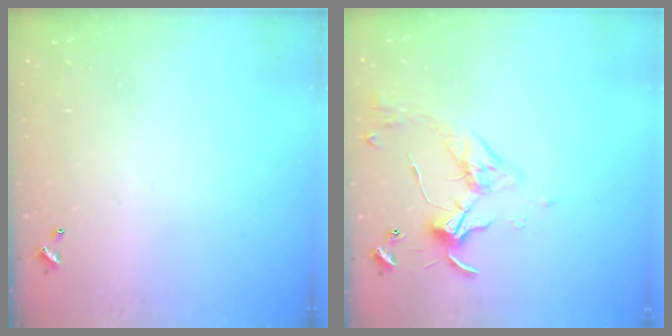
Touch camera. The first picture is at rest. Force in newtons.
{"total": 3.3, "press": 3.2, "slide": 0.6}